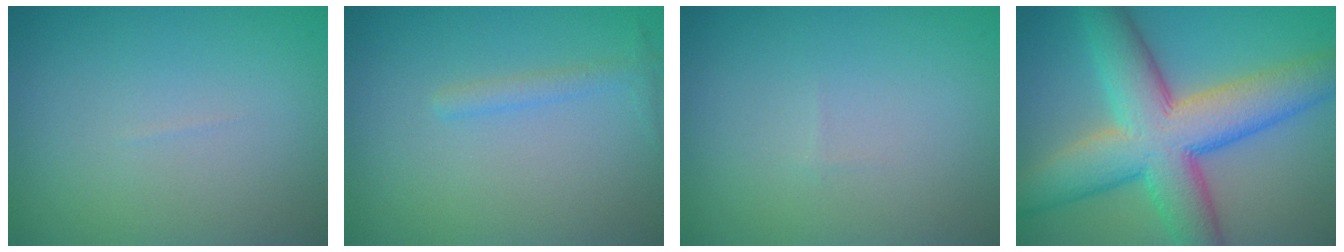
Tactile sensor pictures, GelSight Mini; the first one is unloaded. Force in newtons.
{"total": 1.2, "press": 1.2, "slide": 0.0}
{"total": 0.0}
{"total": 10.9, "press": 10.9, "slide": 0.3}